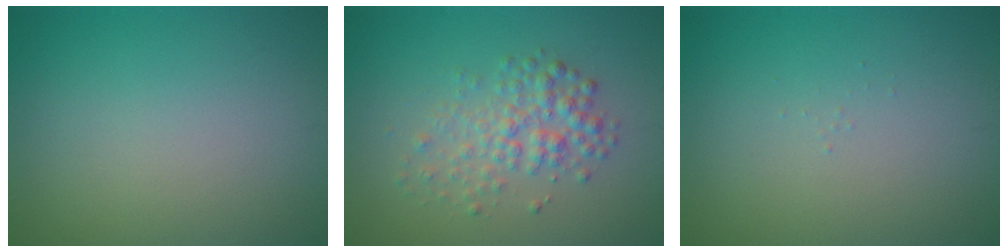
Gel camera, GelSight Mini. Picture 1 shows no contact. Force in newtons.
{"total": 3.2, "press": 3.2, "slide": 0.1}
{"total": 0.0}